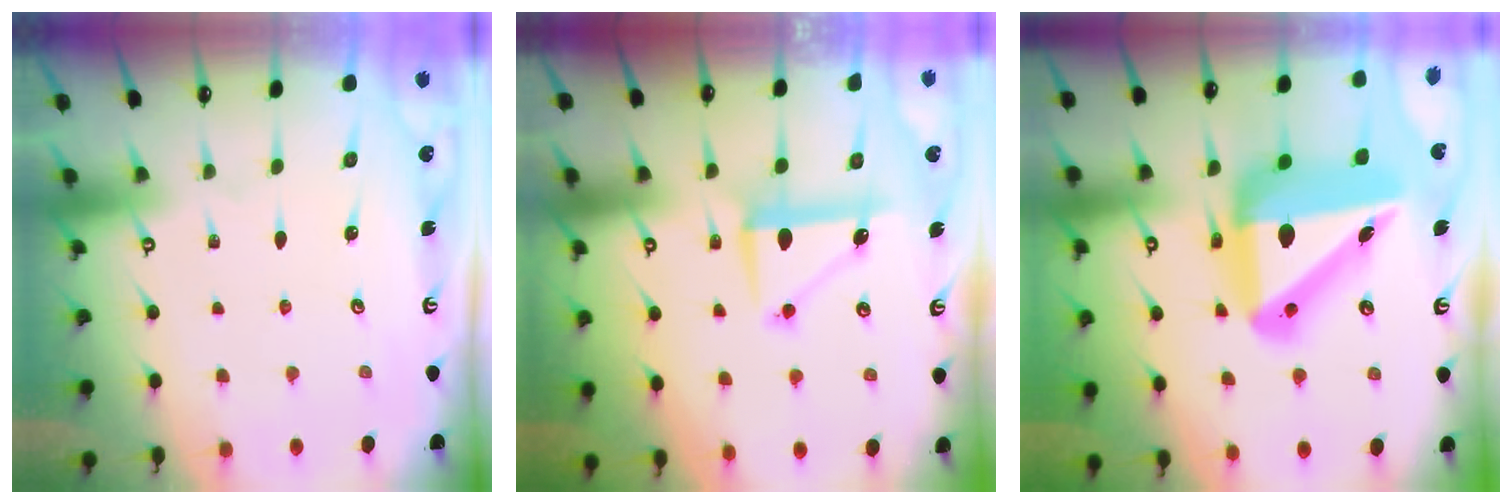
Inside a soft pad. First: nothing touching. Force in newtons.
{"total": 8.4, "press": 8.3, "slide": 0.6}
{"total": 21.8, "press": 21.5, "slide": 3.5}